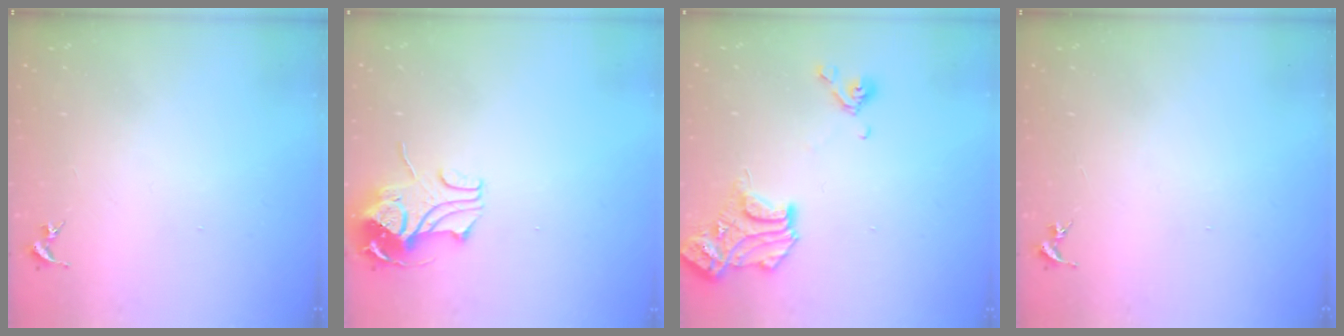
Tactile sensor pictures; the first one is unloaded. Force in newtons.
{"total": 10.3, "press": 10.2, "slide": 0.9}
{"total": 14.9, "press": 14.8, "slide": 1.2}
{"total": 0.0}